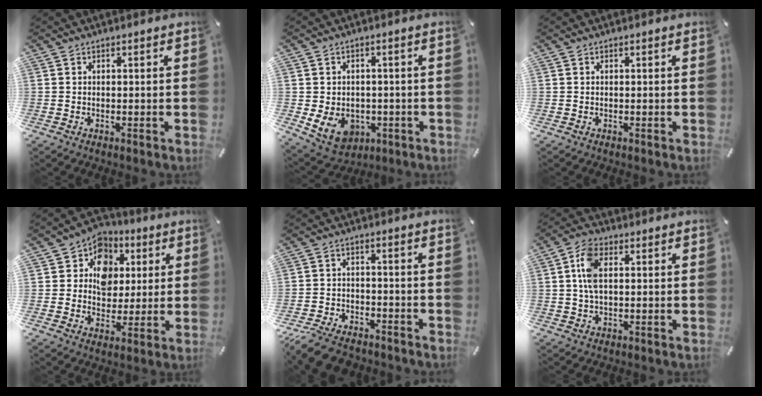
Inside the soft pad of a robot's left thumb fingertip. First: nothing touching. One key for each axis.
{"total": 8.3, "fx": -2.3, "fy": 6.8, "fz": 4.2, "tx": -0.080, "ty": 0.004, "tz": -0.041}
{"total": 0.0}
{"total": 10.3, "fx": 2.1, "fy": 9.4, "fz": 3.7, "tx": -0.062, "ty": -0.009, "tz": 0.041}
{"total": 7.7, "fx": -6.5, "fy": 3.2, "fz": 2.7, "tx": -0.056, "ty": 0.032, "tz": -0.125}
{"total": 7.0, "fx": 1.4, "fy": 4.0, "fz": 5.6, "tx": -0.128, "ty": 0.008, "tz": 0.022}